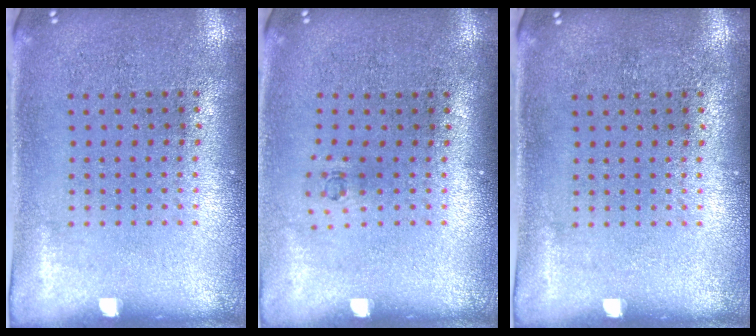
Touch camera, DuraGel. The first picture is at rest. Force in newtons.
{"total": 0.6, "press": 0.2, "slide": 0.5}
{"total": 0.0}